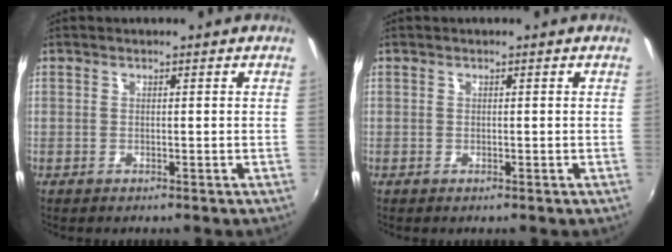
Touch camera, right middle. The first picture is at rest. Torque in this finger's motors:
{"motor_torque": [0.09, -0.42, 0.05, 0.00]}